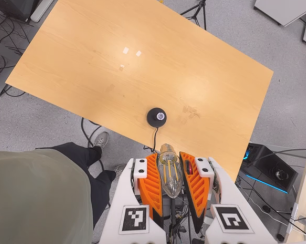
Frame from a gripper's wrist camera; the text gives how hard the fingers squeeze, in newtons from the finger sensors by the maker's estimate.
{"total": 21.6, "left": 23.4, "right": 19.8}